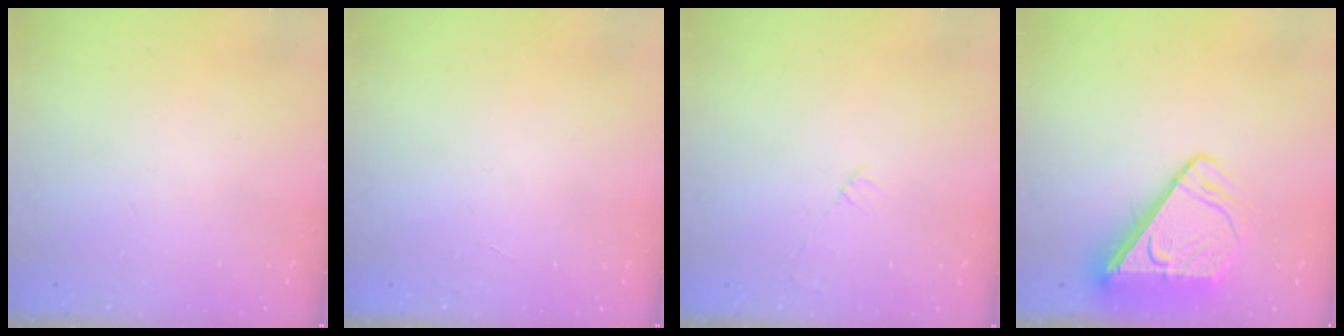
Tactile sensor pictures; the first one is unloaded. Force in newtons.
{"total": 0.0}
{"total": 3.1, "press": 3.0, "slide": 0.4}
{"total": 11.0, "press": 11.0, "slide": 1.1}